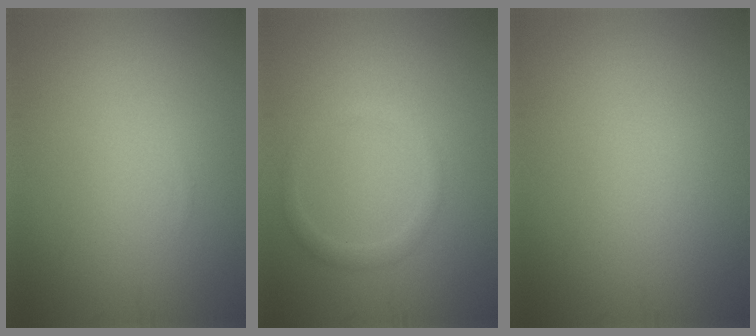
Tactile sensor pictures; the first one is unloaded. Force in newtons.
{"total": 1.4, "press": 1.4, "slide": 0.0}
{"total": 0.0}